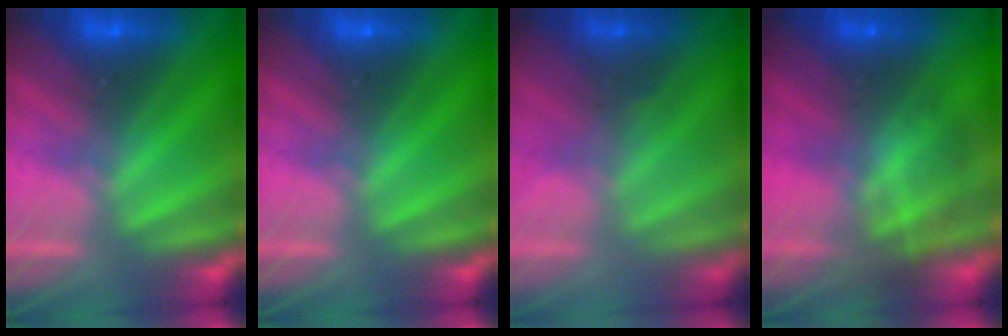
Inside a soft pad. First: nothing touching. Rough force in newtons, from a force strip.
{"total": 0.0}
{"total": 1.1}
{"total": 2.9}